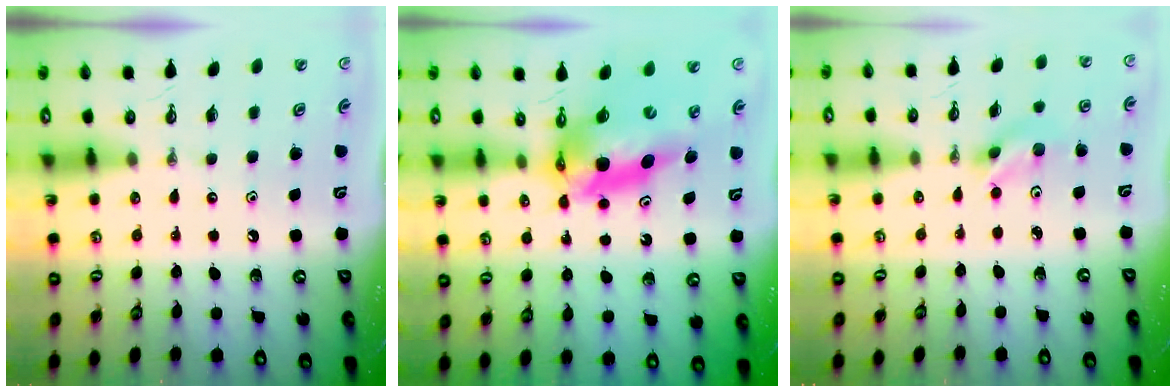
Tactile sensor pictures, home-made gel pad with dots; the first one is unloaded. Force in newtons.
{"total": 12.8, "press": 12.7, "slide": 1.2}
{"total": 3.8, "press": 2.8, "slide": 2.6}